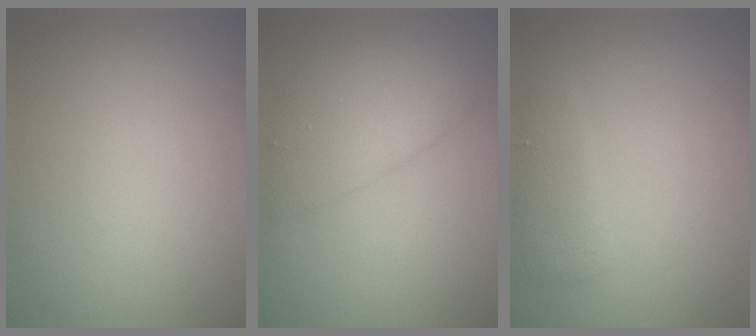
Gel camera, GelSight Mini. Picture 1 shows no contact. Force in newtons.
{"total": 3.5, "press": 3.5, "slide": 0.3}
{"total": 2.1, "press": 2.1, "slide": 0.2}